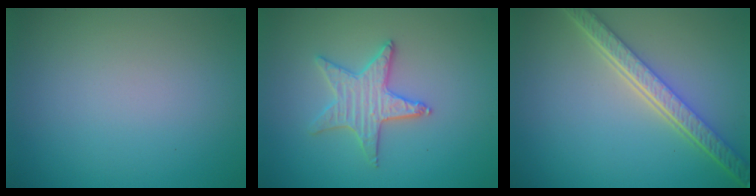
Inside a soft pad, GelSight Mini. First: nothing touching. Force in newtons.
{"total": 3.0, "press": 3.0, "slide": 0.5}
{"total": 5.5, "press": 4.3, "slide": 3.5}